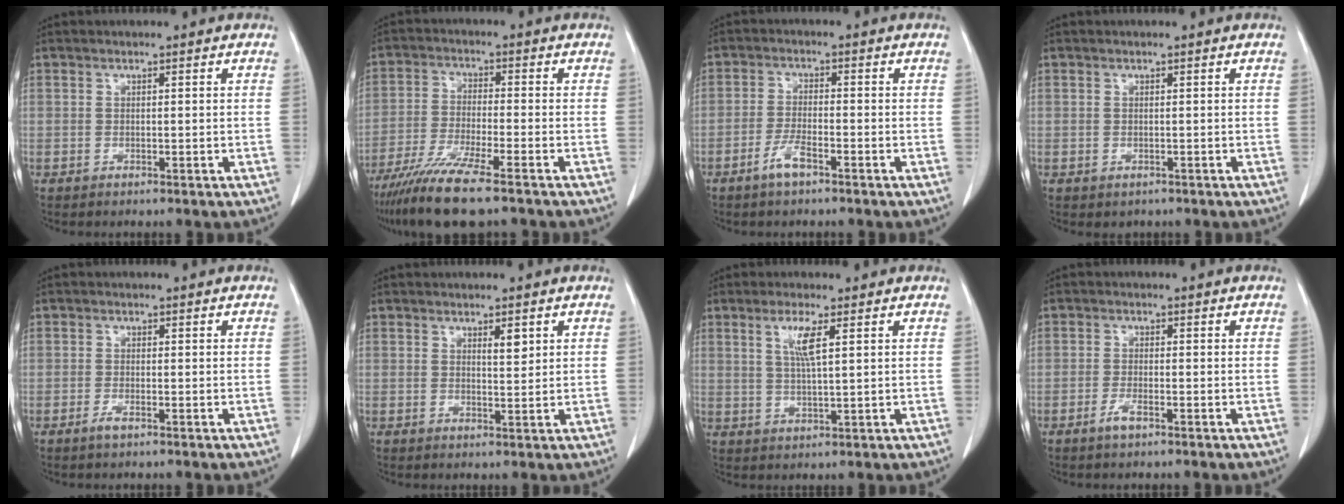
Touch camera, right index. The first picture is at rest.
{"total": 10.8, "force": [-8.0, 0.3, 7.2], "torque": [-0.133, -0.031, -0.141]}
{"total": 3.6, "force": [-2.4, 0.7, 2.7], "torque": [-0.056, 0.000, -0.045]}
{"total": 1.0, "force": [-0.4, 0.9, 0.1], "torque": [-0.007, 0.004, 0.000]}
{"total": 1.4, "force": [-0.9, 0.2, 1.0], "torque": [-0.020, 0.000, -0.014]}
{"total": 2.1, "force": [1.2, 0.5, 1.7], "torque": [-0.025, -0.003, 0.022]}
{"total": 4.3, "force": [1.7, 0.0, 3.9], "torque": [-0.082, -0.003, 0.036]}
{"total": 2.1, "force": [-1.3, 0.4, 1.6], "torque": [-0.033, 0.000, -0.025]}